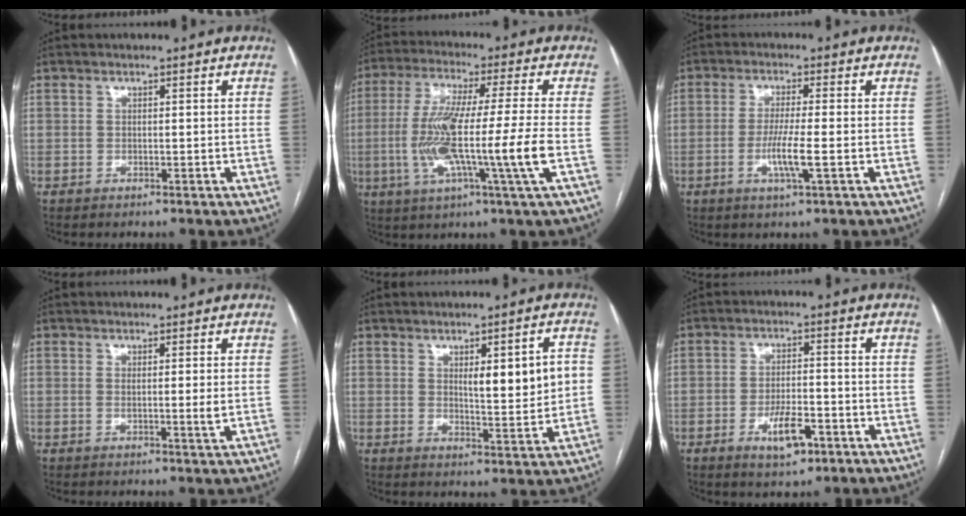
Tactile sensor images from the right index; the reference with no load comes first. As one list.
[{"total": 14.8, "force": [-2.6, -1.1, 14.5], "torque": [-0.280, -0.016, -0.057]}, {"total": 5.3, "force": [-1.4, -0.3, 5.1], "torque": [-0.102, -0.011, -0.029]}, {"total": 1.9, "force": [0.1, -0.3, 1.8], "torque": [-0.030, -0.005, 0.001]}, {"total": 7.8, "force": [1.5, 1.5, 7.5], "torque": [-0.106, -0.004, 0.025]}, {"total": 6.0, "force": [-2.9, 2.1, 4.9], "torque": [-0.085, -0.003, -0.044]}]